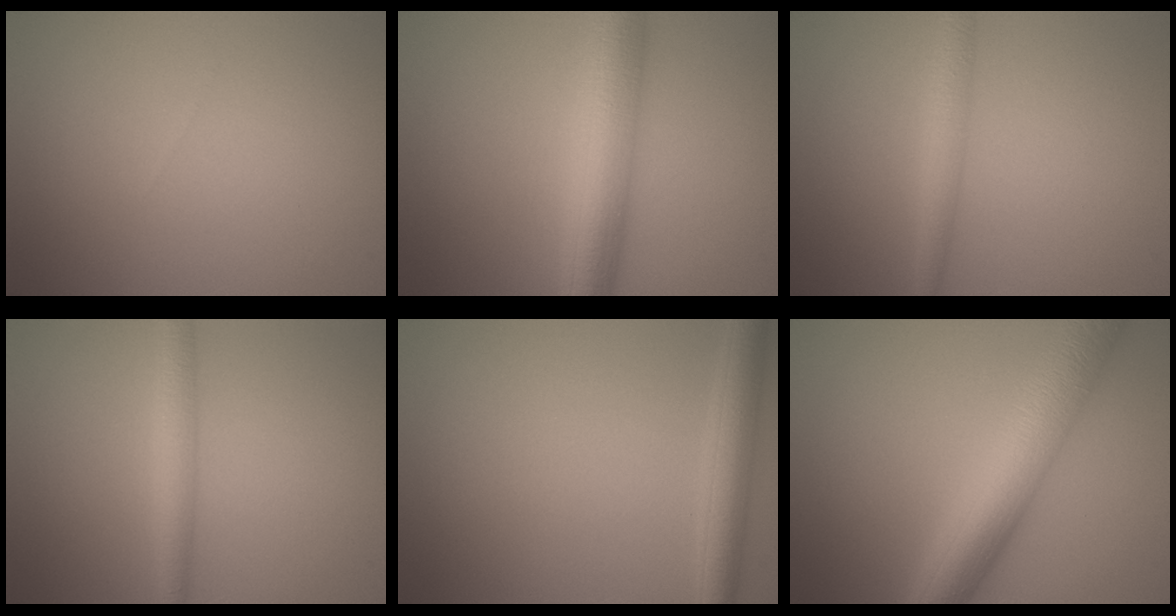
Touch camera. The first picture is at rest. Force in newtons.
{"total": 6.5, "press": 6.5, "slide": 0.1}
{"total": 2.3, "press": 2.3, "slide": 0.0}
{"total": 2.6, "press": 2.6, "slide": 0.1}
{"total": 3.6, "press": 3.6, "slide": 0.1}
{"total": 8.1, "press": 8.1, "slide": 0.1}